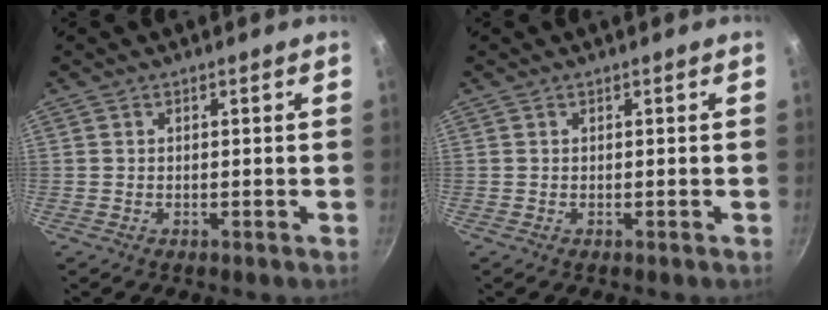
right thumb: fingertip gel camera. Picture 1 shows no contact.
{"total": 0.0}